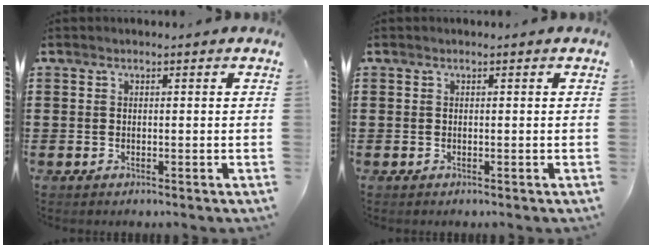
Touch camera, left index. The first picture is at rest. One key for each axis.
{"total": 0.0}